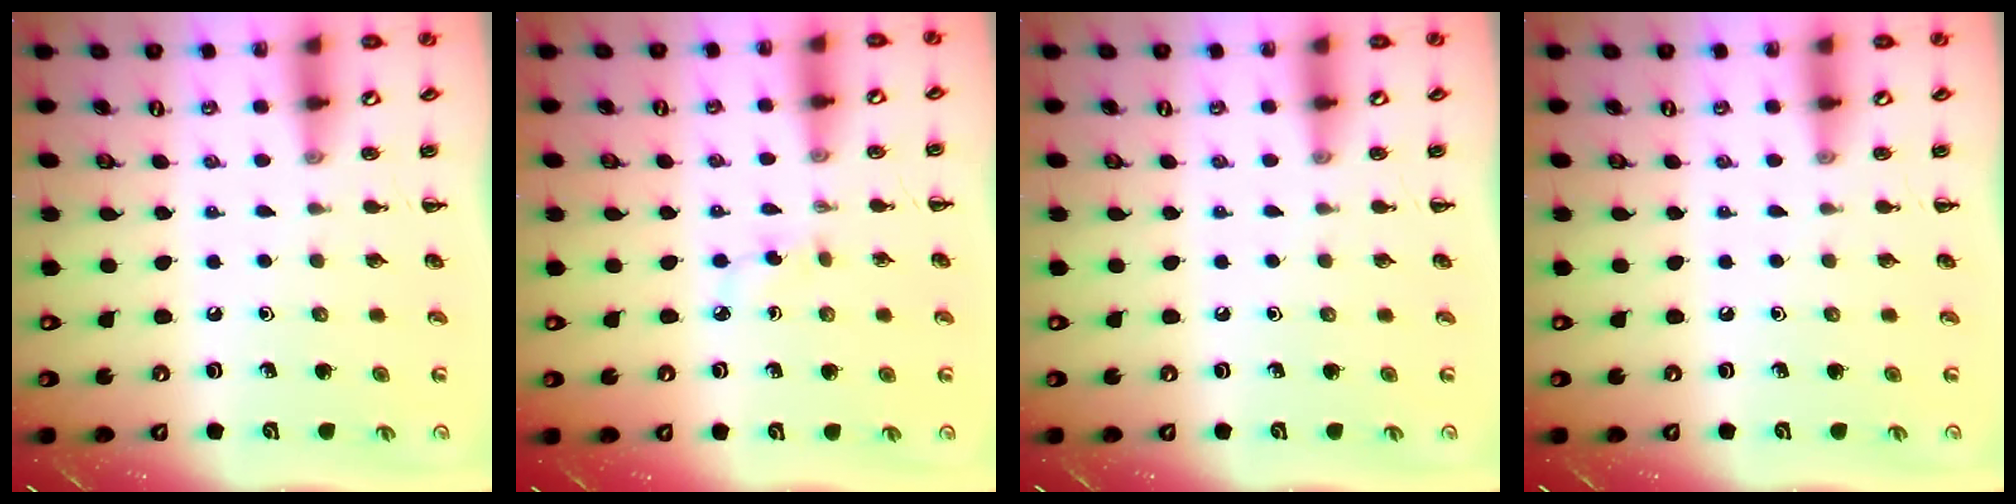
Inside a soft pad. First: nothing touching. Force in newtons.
{"total": 2.9, "press": 2.7, "slide": 1.1}
{"total": 0.0}
{"total": 0.0}